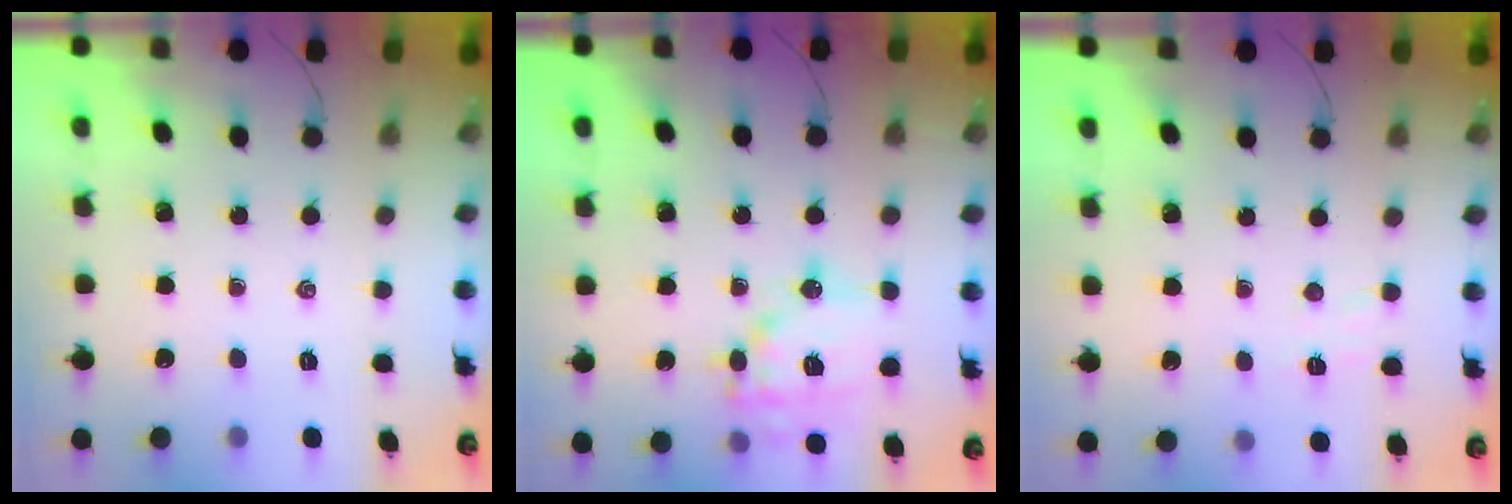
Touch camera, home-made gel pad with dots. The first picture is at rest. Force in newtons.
{"total": 14.6, "press": 14.5, "slide": 1.9}
{"total": 4.7, "press": 4.6, "slide": 0.8}